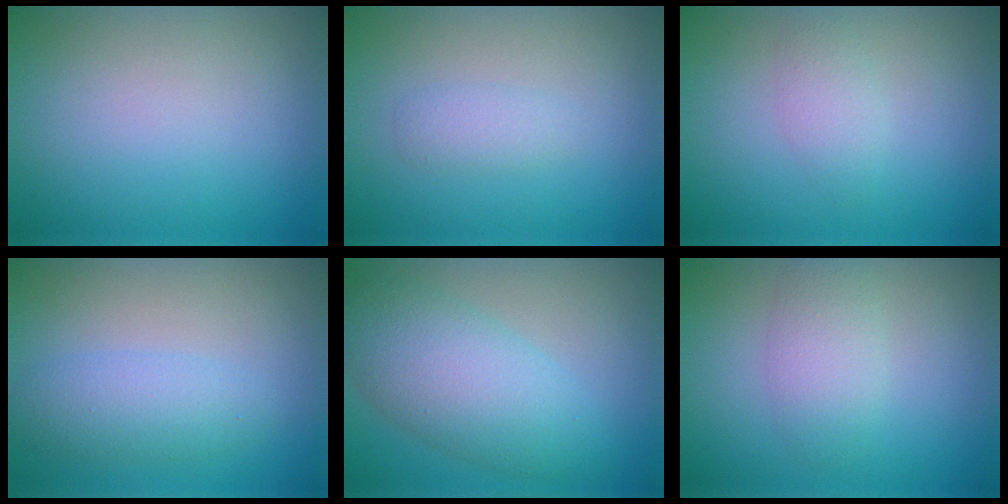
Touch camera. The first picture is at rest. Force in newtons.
{"total": 1.4, "press": 1.4, "slide": 0.0}
{"total": 1.7, "press": 1.7, "slide": 0.0}
{"total": 3.1, "press": 3.1, "slide": 0.2}
{"total": 6.9, "press": 6.9, "slide": 0.2}
{"total": 2.8, "press": 2.8, "slide": 0.1}